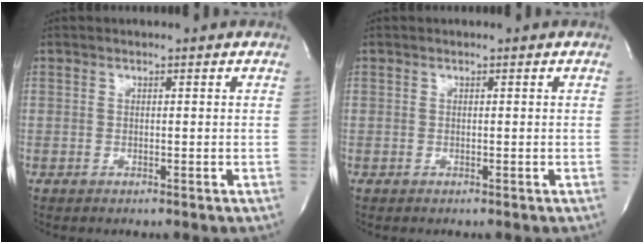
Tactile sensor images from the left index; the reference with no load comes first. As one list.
[{"total": 0.0}]